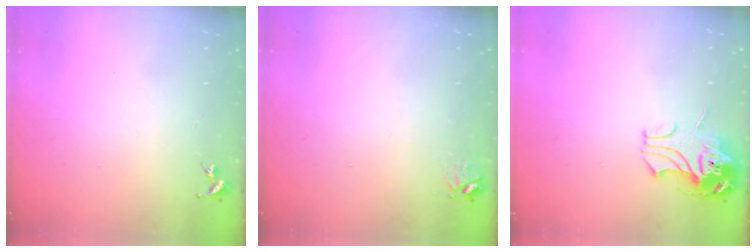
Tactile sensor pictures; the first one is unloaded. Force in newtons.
{"total": 4.7, "press": 4.7, "slide": 0.6}
{"total": 11.0, "press": 10.9, "slide": 1.5}